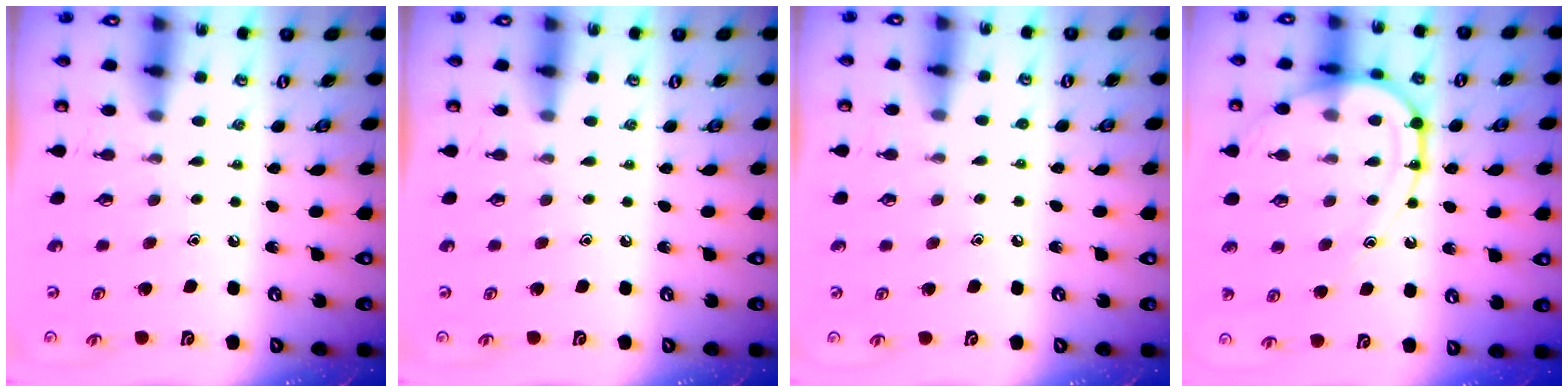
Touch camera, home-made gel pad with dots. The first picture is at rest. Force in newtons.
{"total": 0.0}
{"total": 2.3, "press": 2.3, "slide": 0.3}
{"total": 16.2, "press": 16.2, "slide": 1.4}